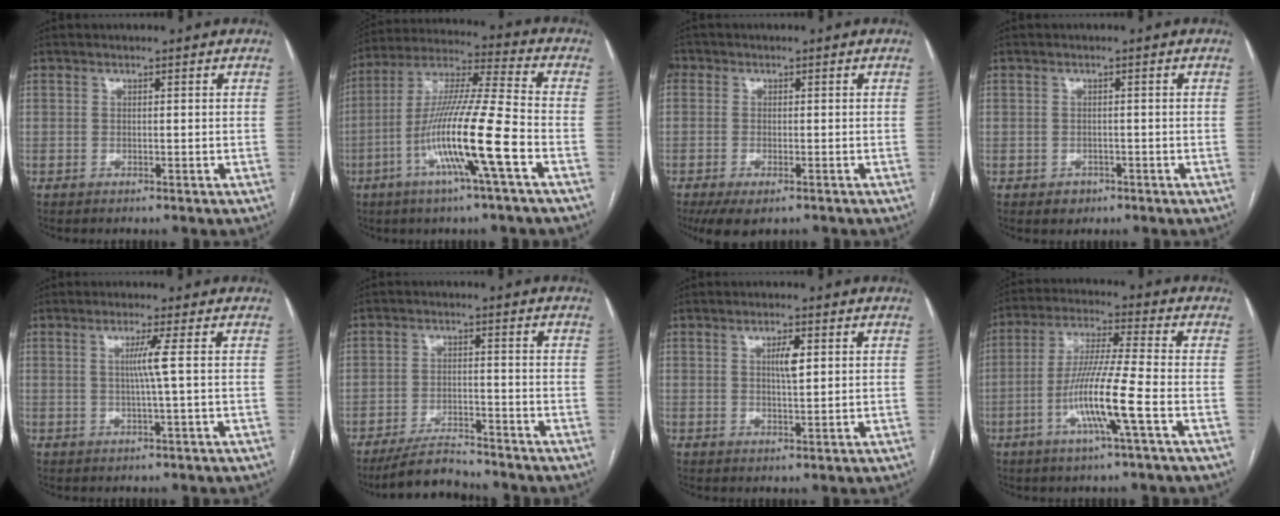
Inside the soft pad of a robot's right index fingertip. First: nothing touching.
{"total": 16.0, "force": [-5.7, -0.6, 14.9], "torque": [-0.293, -0.005, -0.111]}
{"total": 7.8, "force": [-3.5, 5.1, 4.7], "torque": [-0.113, -0.007, -0.056]}
{"total": 2.1, "force": [-1.0, 1.8, 0.4], "torque": [-0.002, 0.005, -0.012]}
{"total": 3.1, "force": [0.3, -1.2, 2.9], "torque": [-0.057, -0.003, 0.007]}
{"total": 6.4, "force": [-6.0, 1.2, 1.5], "torque": [-0.029, -0.010, -0.104]}
{"total": 3.1, "force": [0.9, 0.6, 2.9], "torque": [-0.052, 0.001, 0.016]}
{"total": 11.1, "force": [-3.9, -0.7, 10.4], "torque": [-0.204, -0.008, -0.078]}